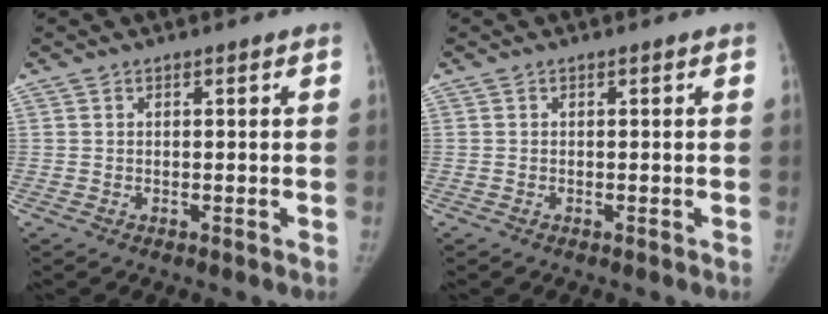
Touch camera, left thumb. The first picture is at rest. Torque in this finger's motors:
{"motor_torque": [0.17, -0.03, 0.14, -0.01, 0.04]}